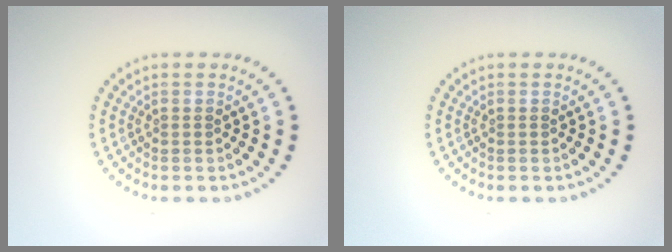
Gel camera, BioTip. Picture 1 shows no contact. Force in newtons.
{"total": 0.0}